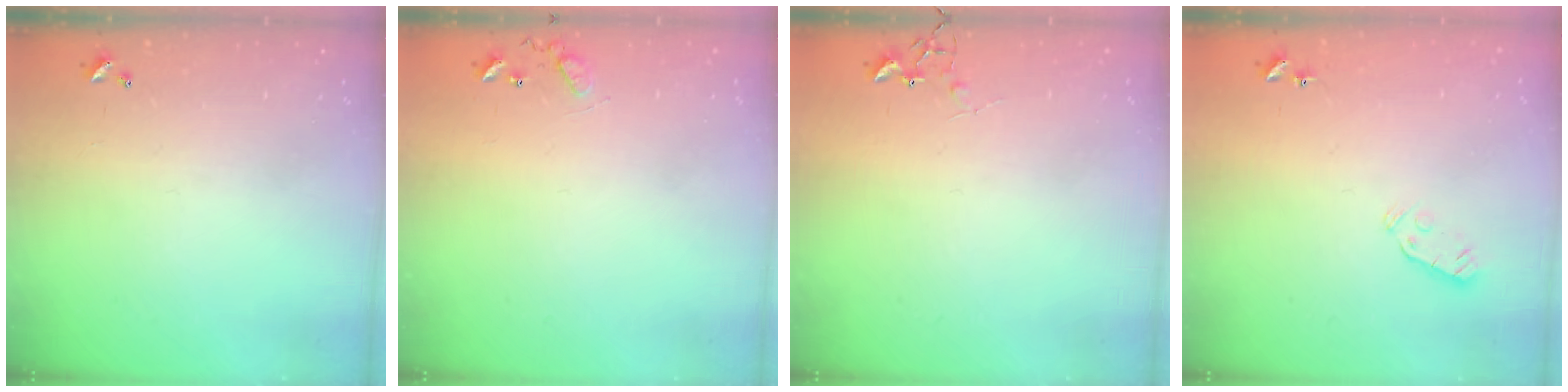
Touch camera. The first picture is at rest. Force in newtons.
{"total": 7.7, "press": 7.6, "slide": 0.5}
{"total": 5.4, "press": 5.3, "slide": 0.8}
{"total": 3.8, "press": 3.7, "slide": 0.8}